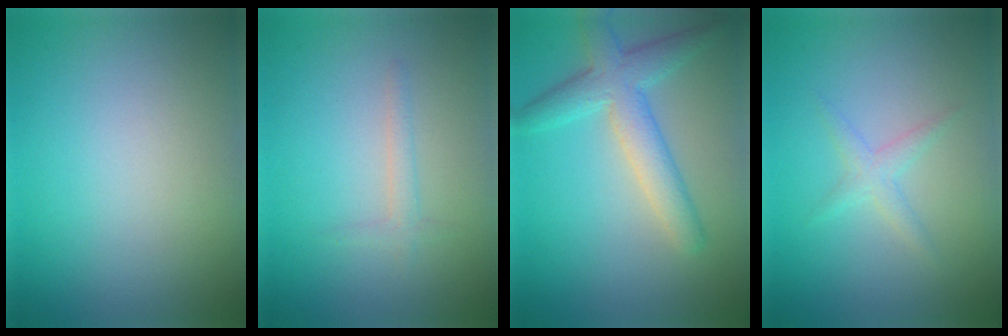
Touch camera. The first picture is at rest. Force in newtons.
{"total": 1.2, "press": 1.2, "slide": 0.0}
{"total": 4.5, "press": 4.5, "slide": 0.1}
{"total": 1.4, "press": 1.4, "slide": 0.1}